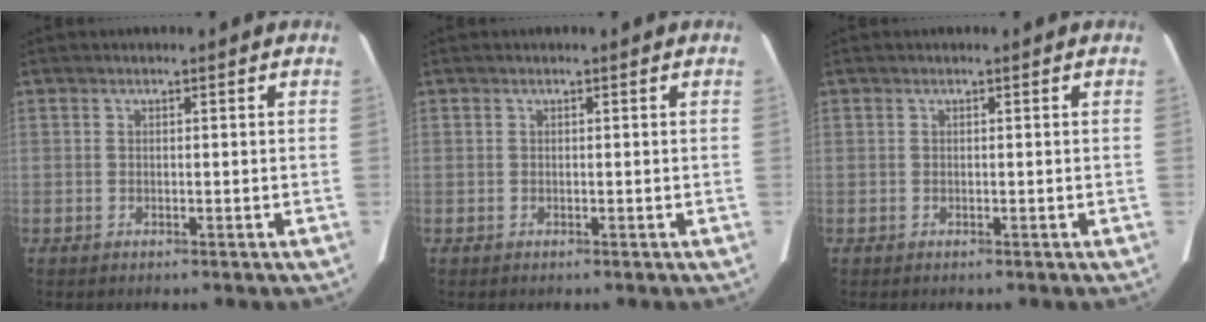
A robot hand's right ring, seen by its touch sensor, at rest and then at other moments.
{"total": 0.0}
{"total": 0.0}